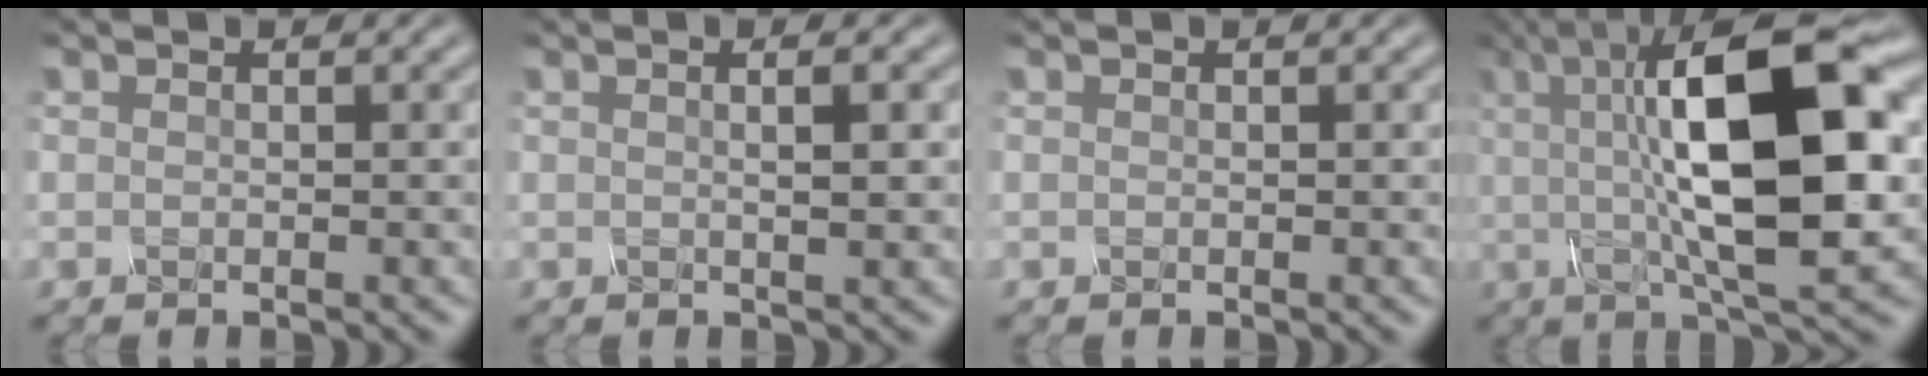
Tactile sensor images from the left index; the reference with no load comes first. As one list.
[{"total": 2.6, "force": [0.7, 0.8, 2.3], "torque": [-0.017, 0.005, -0.004]}, {"total": 0.0}, {"total": 14.1, "force": [2.1, 4.4, 13.3], "torque": [-0.204, 0.008, 0.028]}]